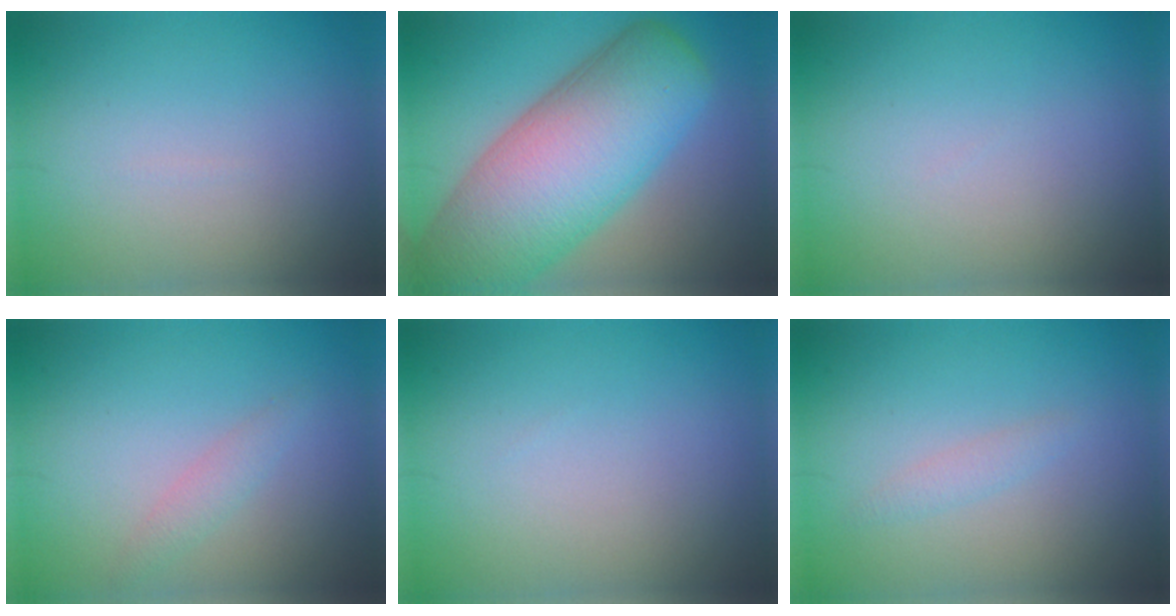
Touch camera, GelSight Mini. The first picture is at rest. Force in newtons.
{"total": 14.4, "press": 14.4, "slide": 0.6}
{"total": 0.0}
{"total": 1.3, "press": 1.3, "slide": 0.1}
{"total": 0.0}
{"total": 1.0, "press": 1.0, "slide": 0.1}